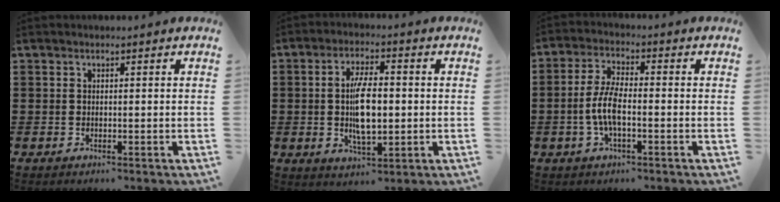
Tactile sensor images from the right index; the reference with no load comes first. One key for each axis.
{"total": 7.9, "fx": -0.4, "fy": 3.0, "fz": 7.3, "tx": -0.143, "ty": -0.003, "tz": -0.014}
{"total": 6.1, "fx": -1.3, "fy": 2.1, "fz": 5.6, "tx": -0.132, "ty": -0.005, "tz": -0.033}